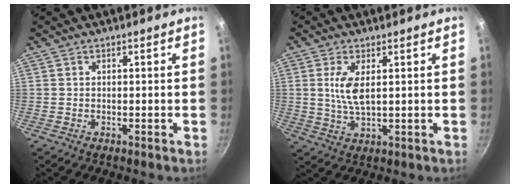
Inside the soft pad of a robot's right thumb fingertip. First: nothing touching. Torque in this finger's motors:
{"motor_torque": [0.43, -0.22, 0.72, -0.36, 0.06]}